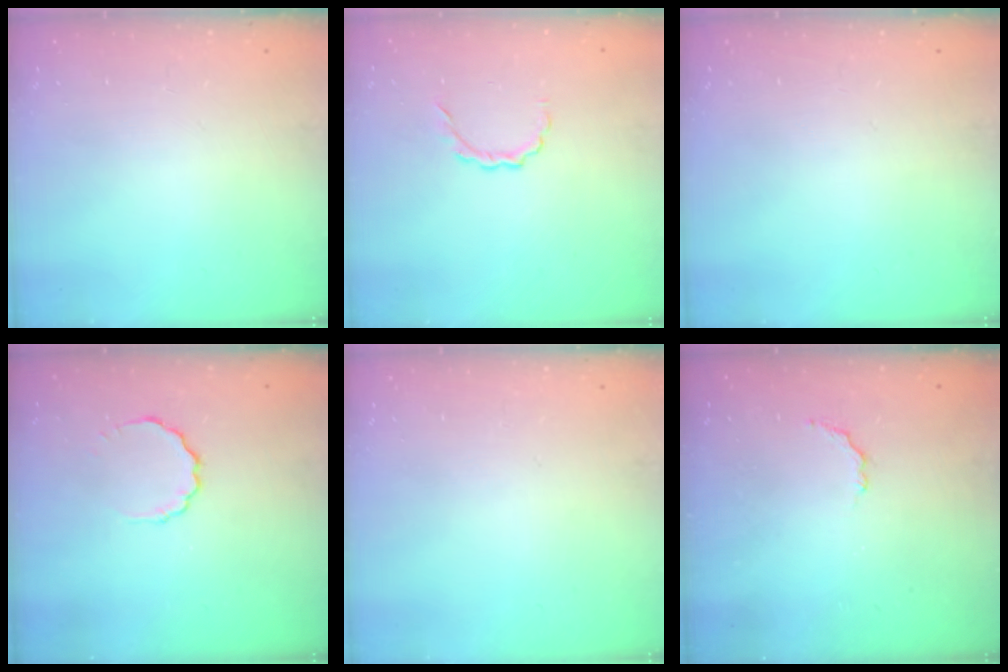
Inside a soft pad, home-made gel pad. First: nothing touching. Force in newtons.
{"total": 3.0, "press": 2.8, "slide": 0.9}
{"total": 0.0}
{"total": 3.6, "press": 3.4, "slide": 1.0}
{"total": 0.0}
{"total": 2.9, "press": 2.7, "slide": 0.9}